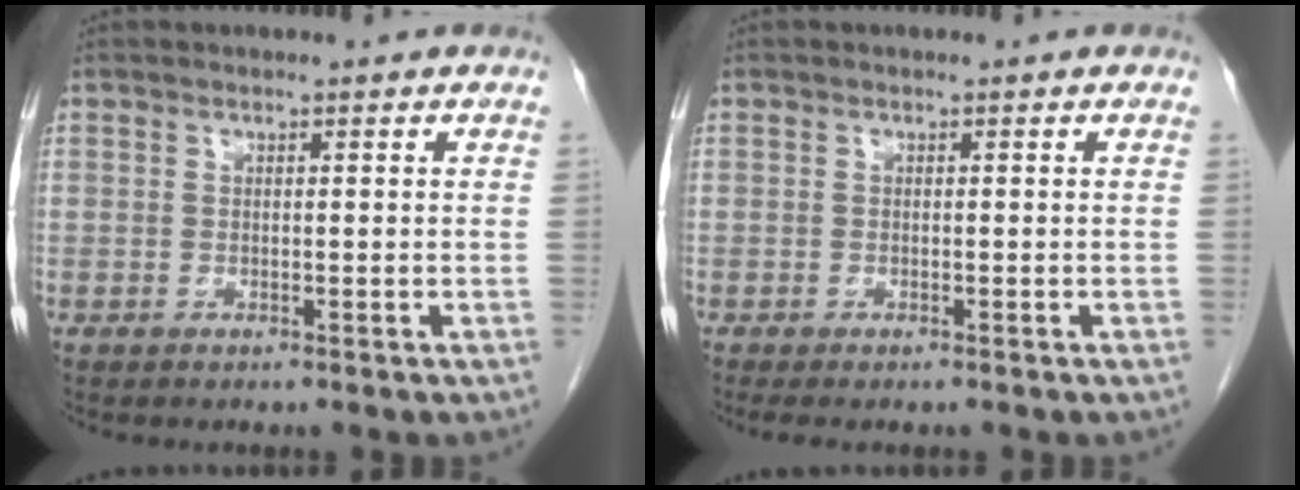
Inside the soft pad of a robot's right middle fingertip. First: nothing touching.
{"total": 2.4, "force": [-2.0, 0.1, 1.4], "torque": [-0.023, -0.008, -0.029]}